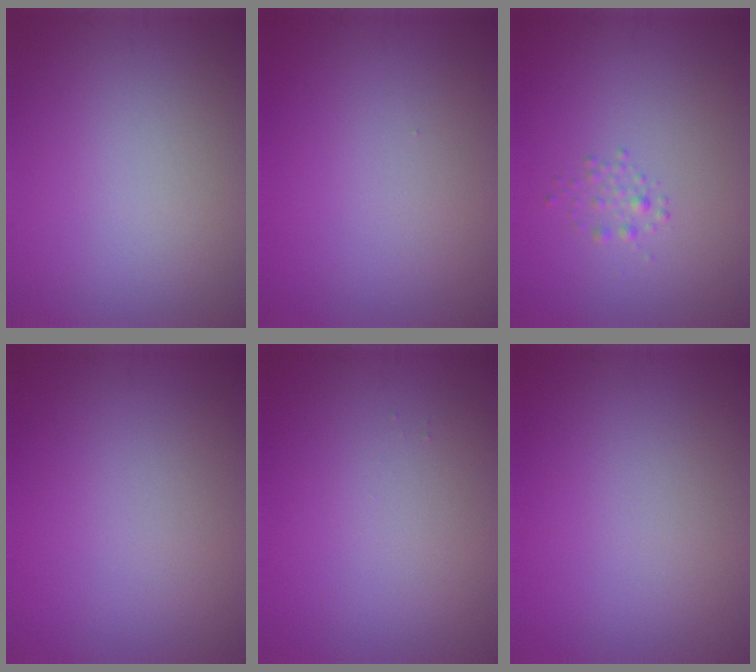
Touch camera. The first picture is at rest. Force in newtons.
{"total": 0.0}
{"total": 1.0, "press": 1.0, "slide": 0.0}
{"total": 0.0}
{"total": 0.0}
{"total": 0.0}